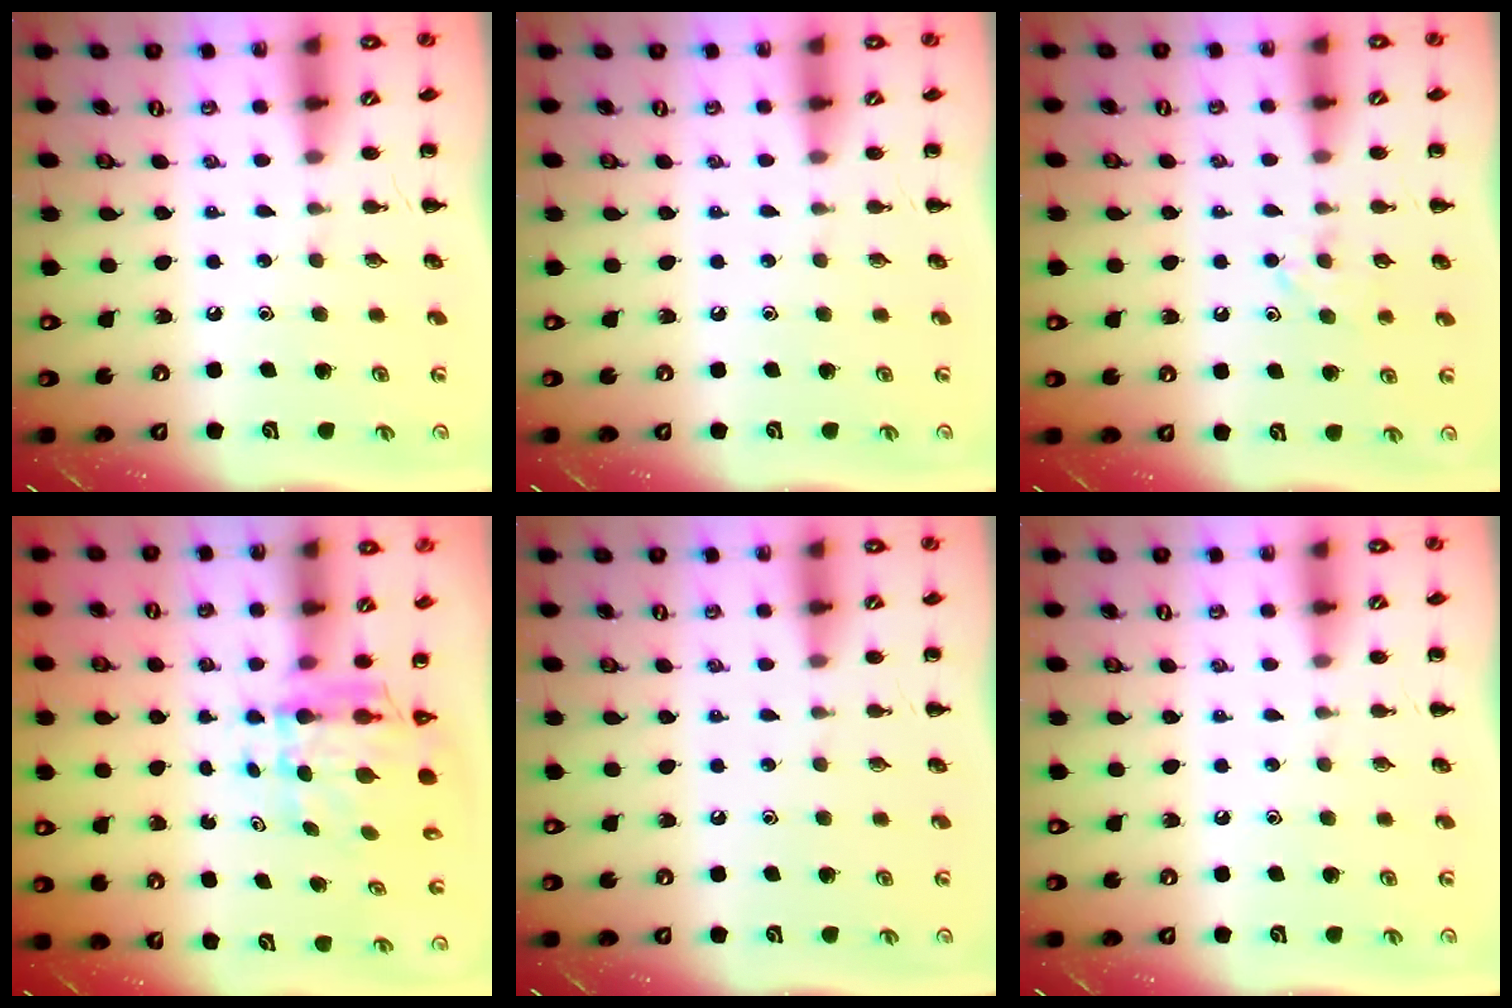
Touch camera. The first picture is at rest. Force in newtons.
{"total": 0.0}
{"total": 5.8, "press": 5.6, "slide": 1.6}
{"total": 6.0, "press": 5.9, "slide": 1.4}
{"total": 0.0}
{"total": 0.0}